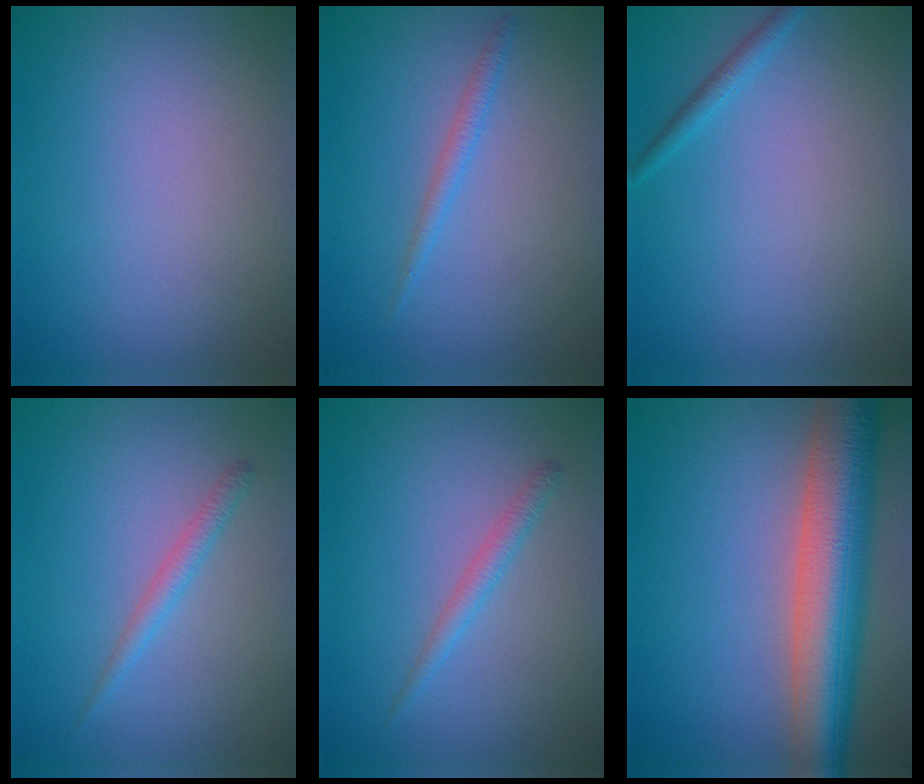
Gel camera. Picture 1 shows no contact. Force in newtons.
{"total": 1.2, "press": 1.2, "slide": 0.0}
{"total": 1.1, "press": 1.1, "slide": 0.0}
{"total": 1.4, "press": 1.4, "slide": 0.1}
{"total": 1.4, "press": 1.4, "slide": 0.1}
{"total": 10.2, "press": 10.2, "slide": 0.6}